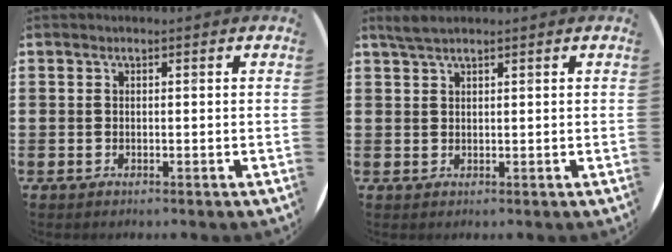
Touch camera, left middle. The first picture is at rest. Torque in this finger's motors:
{"motor_torque": [0.24, -0.22, 0.01, 0.00]}